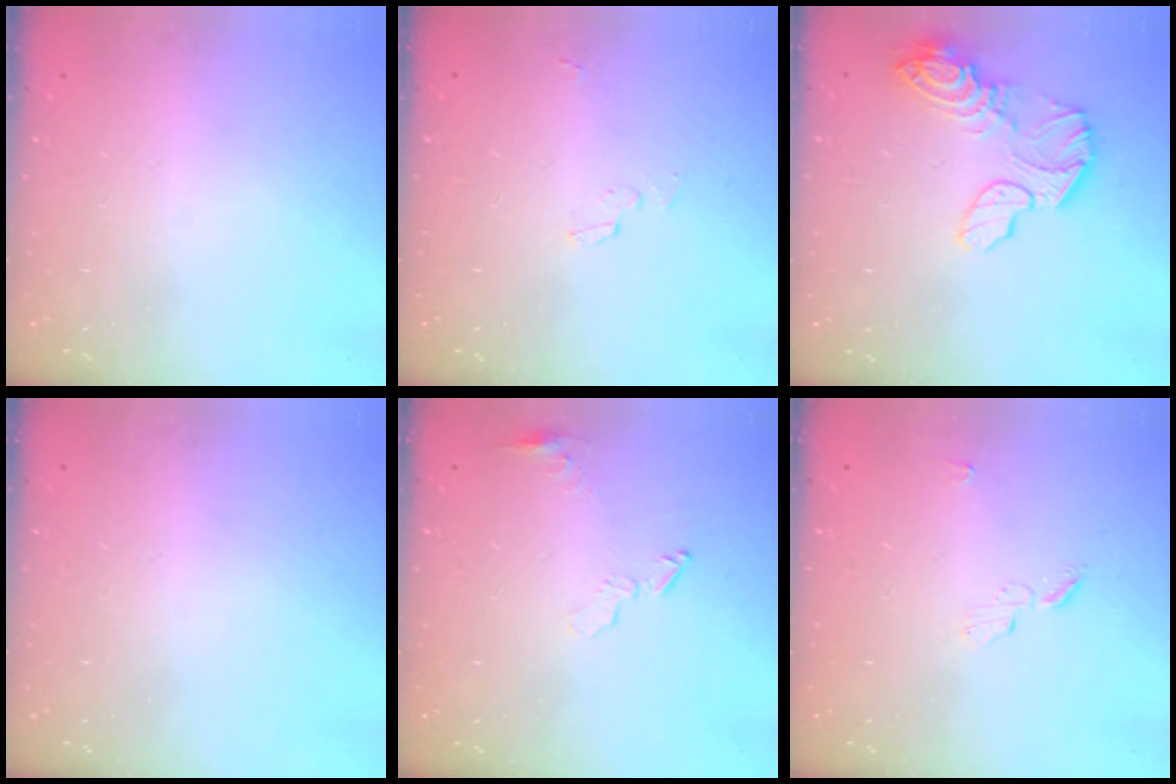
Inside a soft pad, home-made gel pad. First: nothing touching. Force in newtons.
{"total": 3.3, "press": 3.1, "slide": 1.2}
{"total": 14.0, "press": 13.9, "slide": 1.3}
{"total": 0.0}
{"total": 4.8, "press": 4.8, "slide": 0.2}
{"total": 3.7, "press": 3.7, "slide": 0.4}